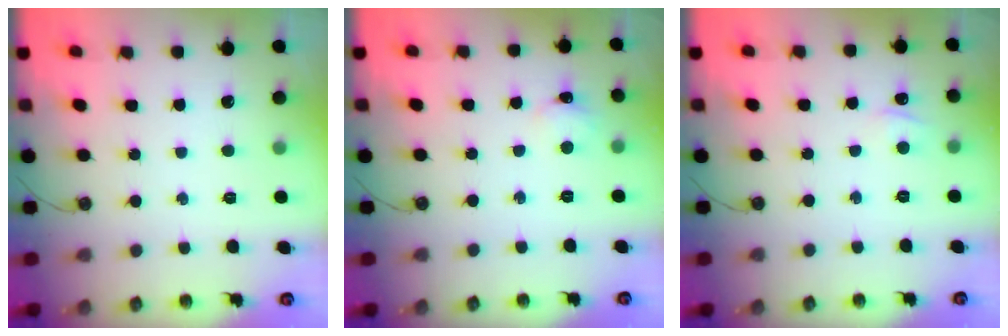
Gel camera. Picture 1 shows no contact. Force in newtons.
{"total": 3.4, "press": 3.3, "slide": 0.4}
{"total": 3.4, "press": 3.4, "slide": 0.4}